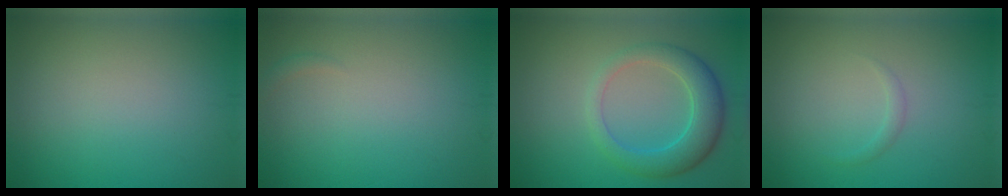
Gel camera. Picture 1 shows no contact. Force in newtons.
{"total": 0.5, "press": 0.5, "slide": 0.0}
{"total": 4.6, "press": 4.6, "slide": 0.3}
{"total": 0.7, "press": 0.7, "slide": 0.1}